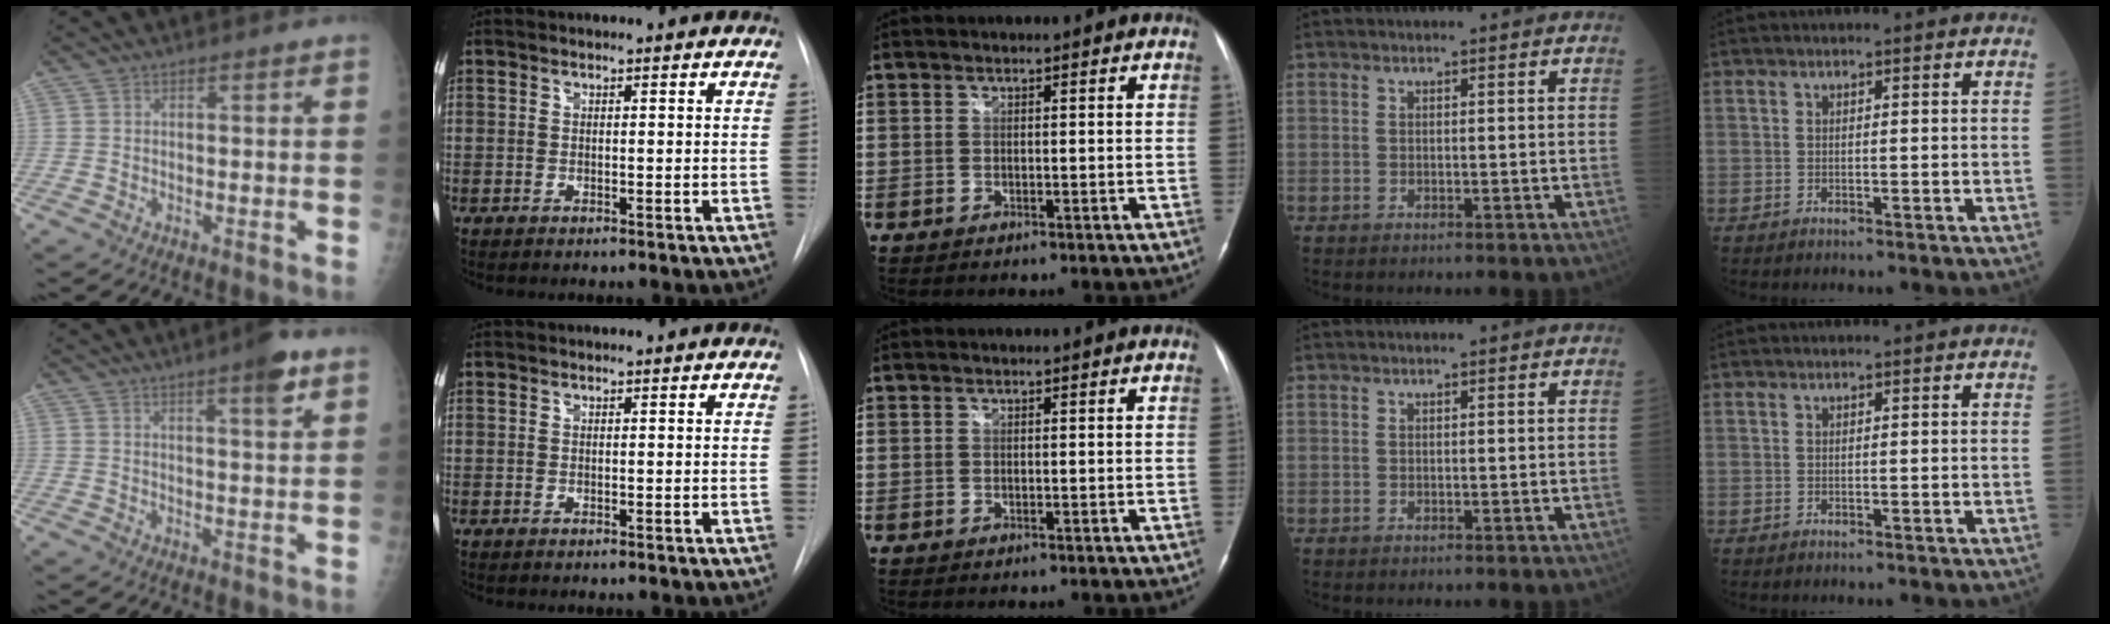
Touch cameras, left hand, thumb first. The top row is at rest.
{"thumb": {"total": 5.8, "force": [3.2, 0.9, 4.7], "torque": [-0.065, -0.012, 0.043]}}